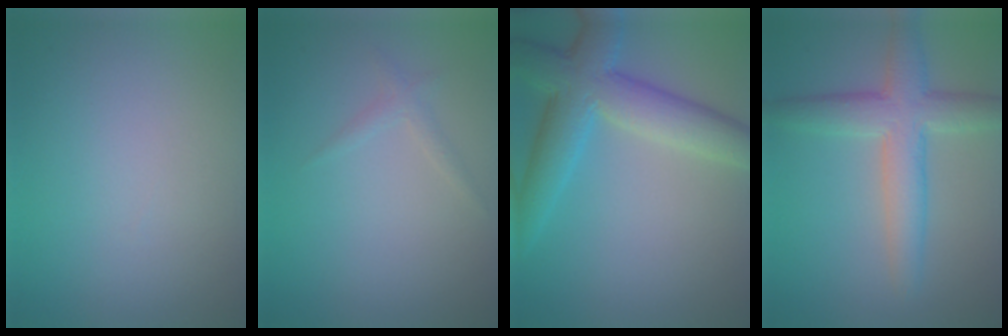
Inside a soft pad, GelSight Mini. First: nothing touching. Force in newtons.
{"total": 1.0, "press": 1.0, "slide": 0.0}
{"total": 7.0, "press": 7.0, "slide": 0.5}
{"total": 5.4, "press": 5.4, "slide": 0.1}